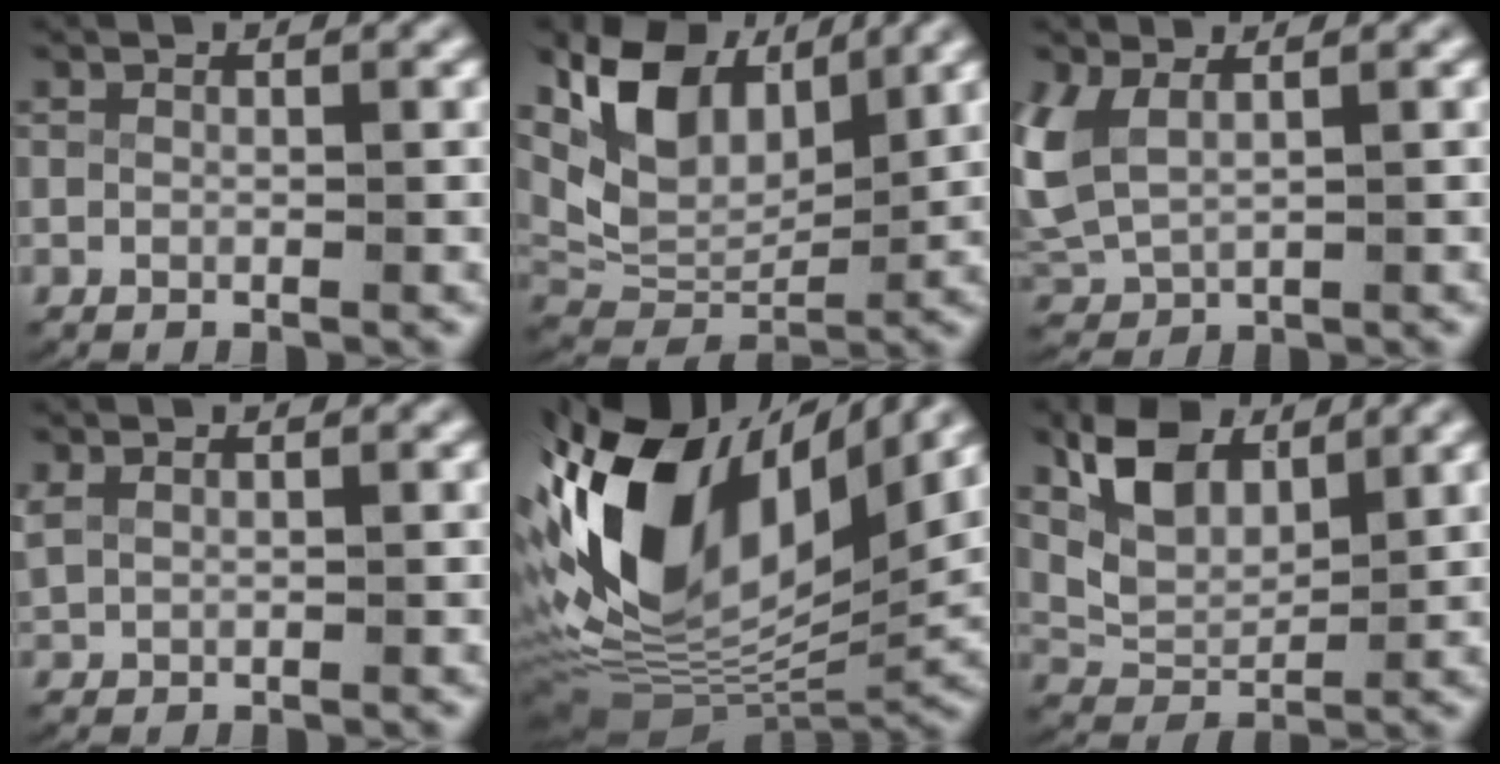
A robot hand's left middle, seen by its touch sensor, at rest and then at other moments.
{"total": 10.4, "force": [3.7, 7.3, 6.4], "torque": [-0.141, -0.012, 0.064]}
{"total": 4.2, "force": [0.9, 3.2, 2.5], "torque": [-0.092, -0.013, 0.032]}
{"total": 0.9, "force": [0.7, 0.5, 0.5], "torque": [-0.019, -0.002, 0.024]}
{"total": 19.3, "force": [3.2, 11.8, 14.9], "torque": [-0.312, -0.033, 0.067]}
{"total": 7.3, "force": [3.3, 5.0, 4.0], "torque": [-0.095, -0.008, 0.056]}